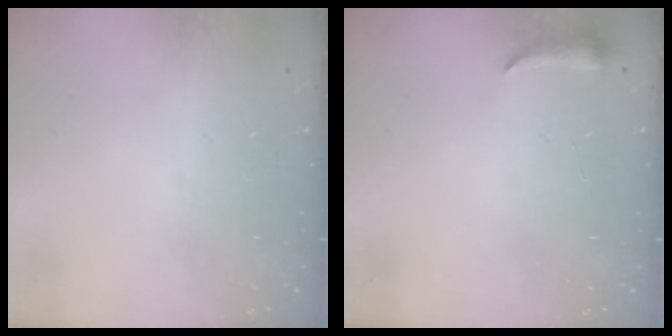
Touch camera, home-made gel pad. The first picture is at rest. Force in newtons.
{"total": 4.6, "press": 4.5, "slide": 0.8}